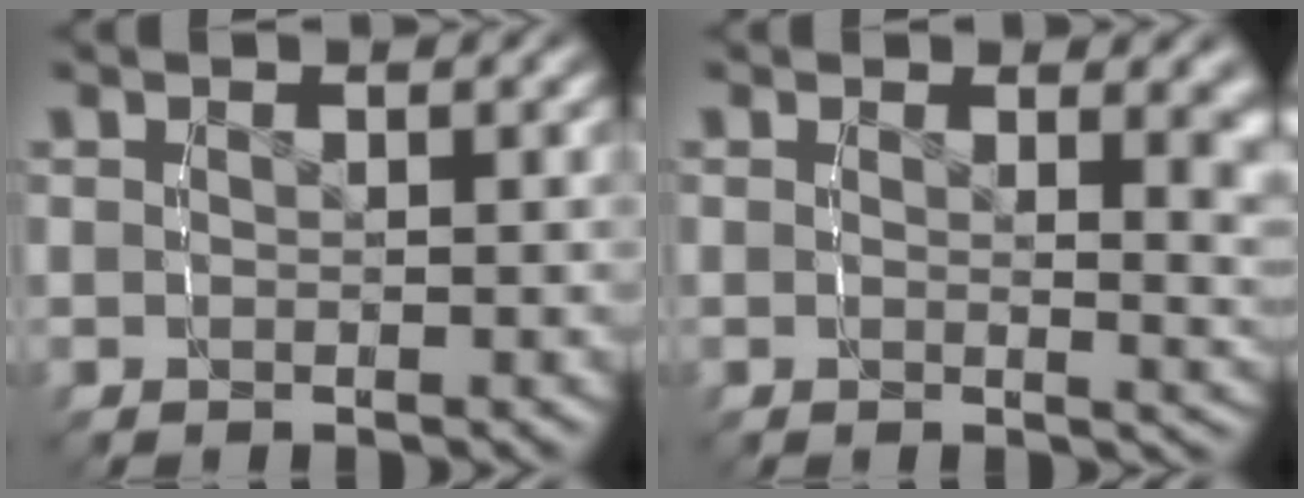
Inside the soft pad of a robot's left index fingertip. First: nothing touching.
{"total": 2.6, "force": [1.3, 0.2, 2.2], "torque": [-0.018, -0.014, 0.020]}